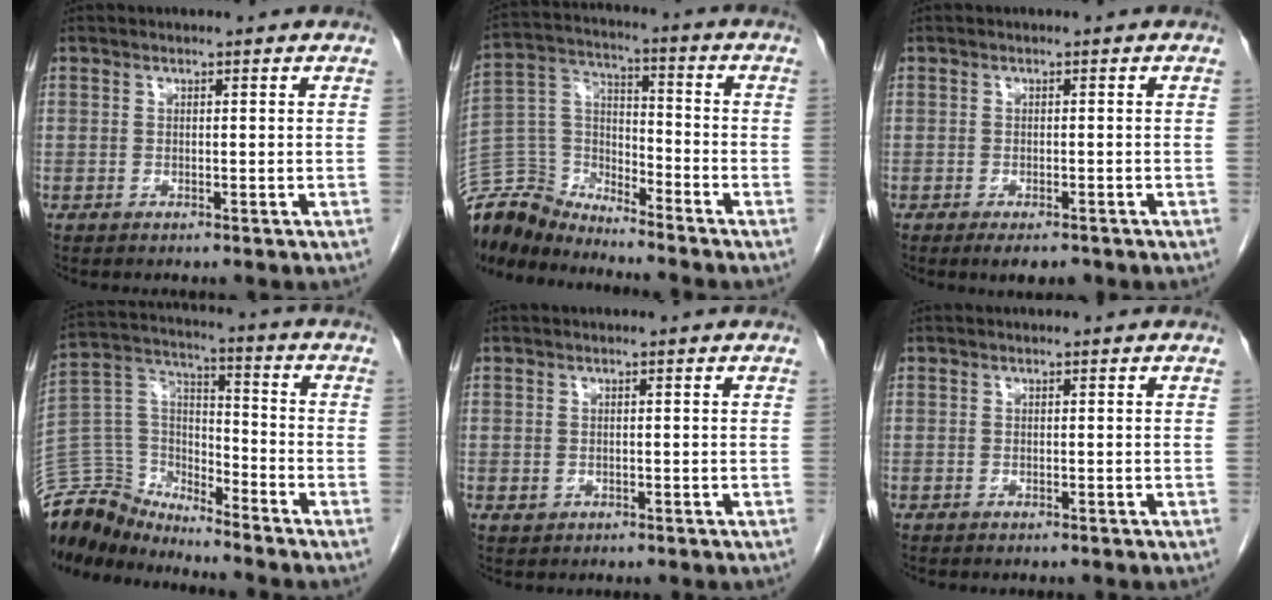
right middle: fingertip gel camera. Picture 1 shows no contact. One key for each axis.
{"total": 12.0, "fx": -11.8, "fy": 1.9, "fz": 0.4, "tx": -0.014, "ty": 0.044, "tz": -0.233}
{"total": 3.3, "fx": -2.3, "fy": 1.2, "fz": 2.0, "tx": -0.023, "ty": -0.004, "tz": -0.028}
{"total": 12.6, "fx": -12.4, "fy": 2.3, "fz": 0.8, "tx": -0.021, "ty": 0.051, "tz": -0.240}
{"total": 0.8, "fx": -0.3, "fy": 0.7, "fz": 0.2, "tx": -0.006, "ty": 0.001, "tz": 0.001}
{"total": 1.8, "fx": -1.6, "fy": 0.5, "fz": 0.7, "tx": -0.015, "ty": -0.004, "tz": -0.017}